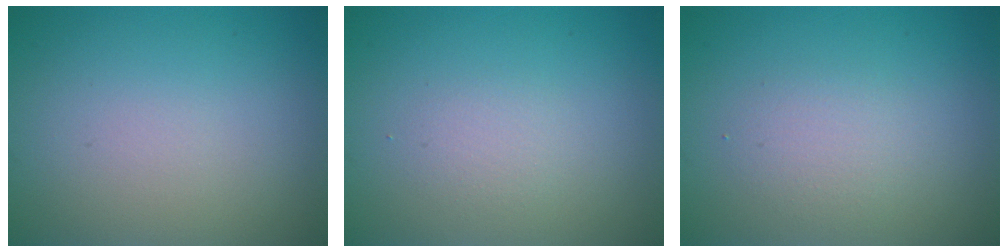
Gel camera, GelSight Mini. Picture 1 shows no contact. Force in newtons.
{"total": 1.2, "press": 1.2, "slide": 0.0}
{"total": 1.8, "press": 1.8, "slide": 0.1}